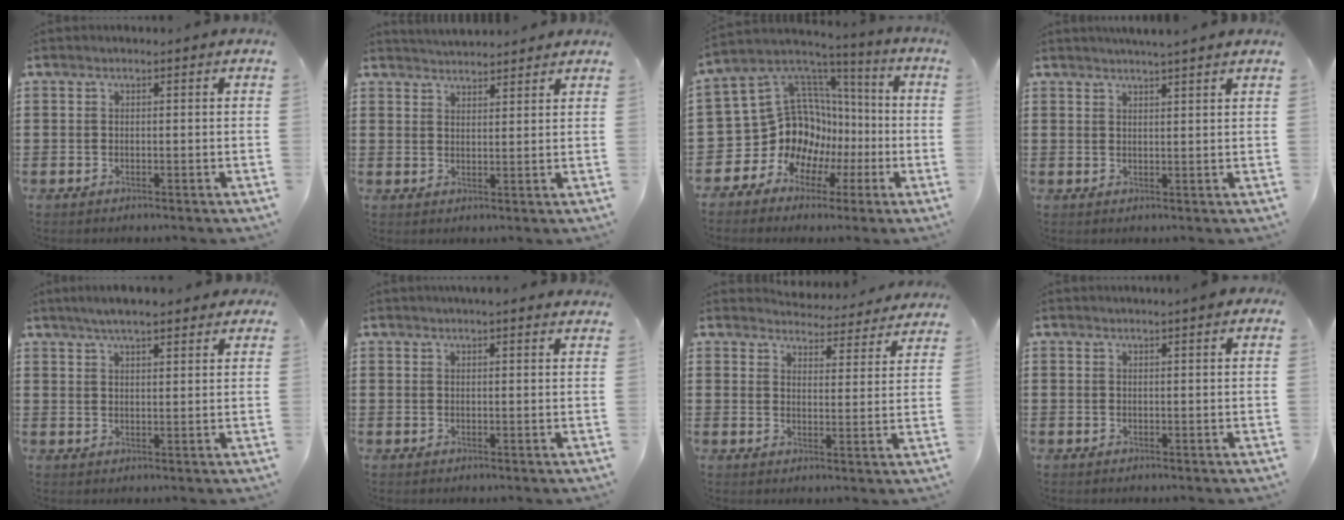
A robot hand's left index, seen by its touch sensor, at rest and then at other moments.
{"total": 2.9, "force": [2.9, -0.1, -0.1], "torque": [-0.006, -0.009, 0.054]}
{"total": 13.9, "force": [-1.1, 12.8, 5.3], "torque": [-0.160, -0.031, 0.002]}
{"total": 2.4, "force": [2.3, -0.4, 0.7], "torque": [-0.018, -0.002, 0.043]}
{"total": 4.7, "force": [3.9, 0.9, 2.6], "torque": [-0.058, 0.003, 0.069]}
{"total": 2.3, "force": [2.1, 0.0, 0.8], "torque": [-0.020, 0.002, 0.040]}
{"total": 4.5, "force": [4.5, 0.3, 0.2], "torque": [-0.017, -0.032, 0.077]}
{"total": 1.2, "force": [1.0, -0.1, 0.7], "torque": [-0.015, -0.001, 0.019]}